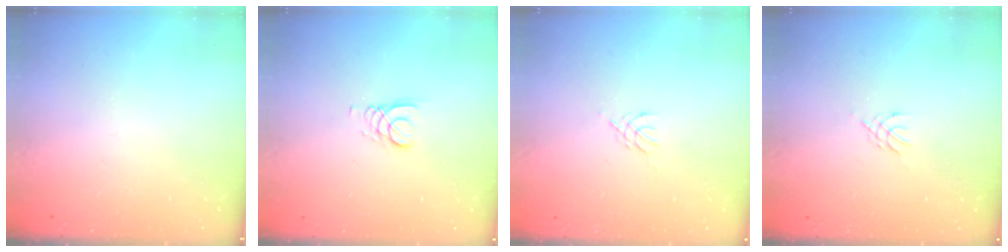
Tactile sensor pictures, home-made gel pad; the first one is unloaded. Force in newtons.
{"total": 2.2, "press": 2.2, "slide": 0.3}
{"total": 2.7, "press": 2.6, "slide": 0.6}
{"total": 2.7, "press": 2.6, "slide": 0.6}